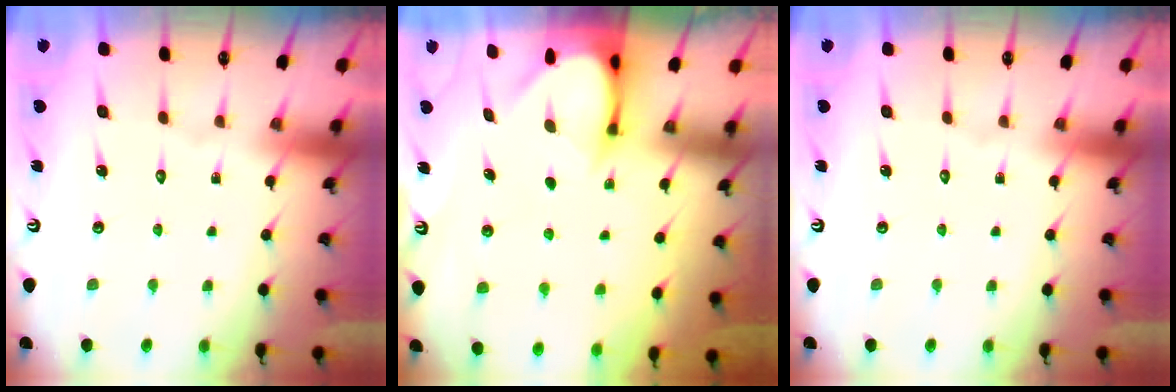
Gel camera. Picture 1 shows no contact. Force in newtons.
{"total": 3.7, "press": 3.7, "slide": 0.3}
{"total": 0.0}